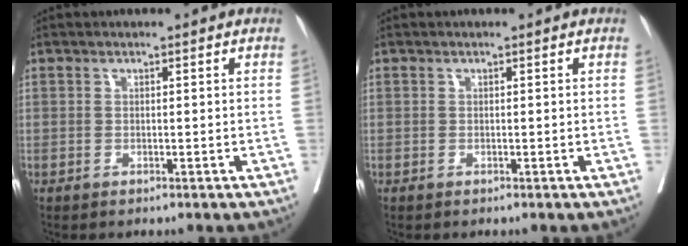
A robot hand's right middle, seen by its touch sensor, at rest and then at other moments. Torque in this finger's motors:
{"motor_torque": [0.62, -0.66, 0.04, 0.06]}